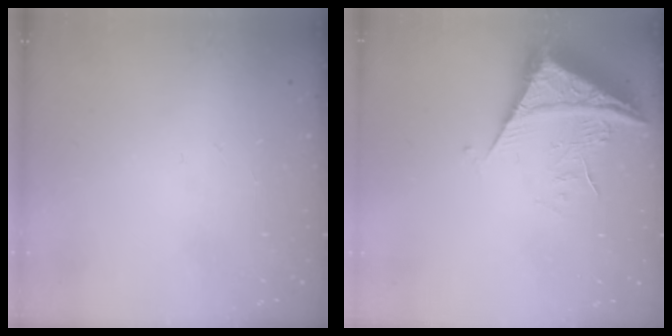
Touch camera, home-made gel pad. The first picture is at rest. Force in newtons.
{"total": 7.8, "press": 7.7, "slide": 0.9}